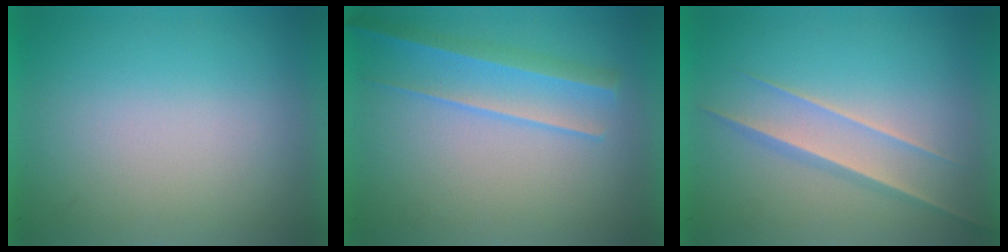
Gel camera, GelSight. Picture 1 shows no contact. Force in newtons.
{"total": 2.2}
{"total": 1.5}